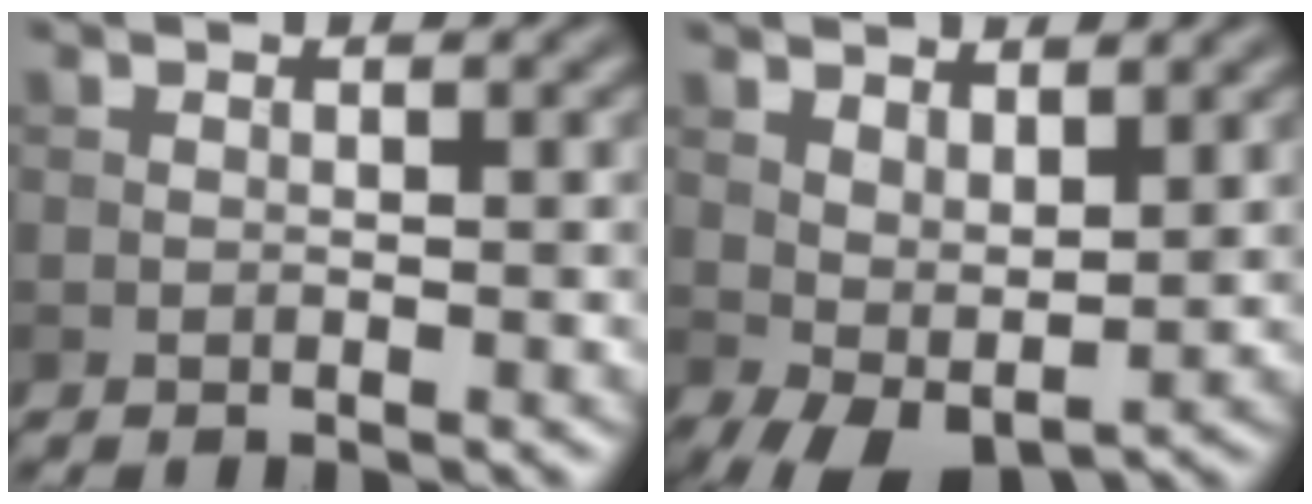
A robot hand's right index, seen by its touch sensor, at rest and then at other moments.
{"total": 4.4, "force": [1.0, 2.3, 3.6], "torque": [-0.071, -0.003, 0.021]}